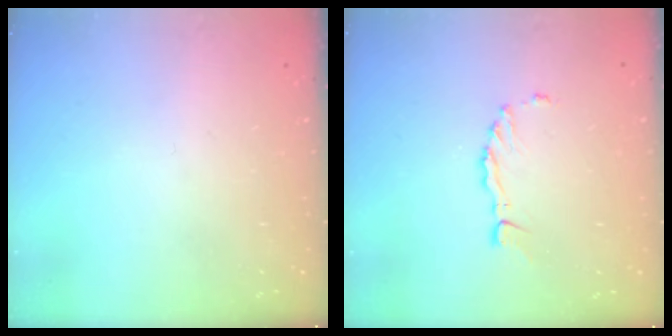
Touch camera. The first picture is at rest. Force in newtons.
{"total": 2.1, "press": 2.1, "slide": 0.2}